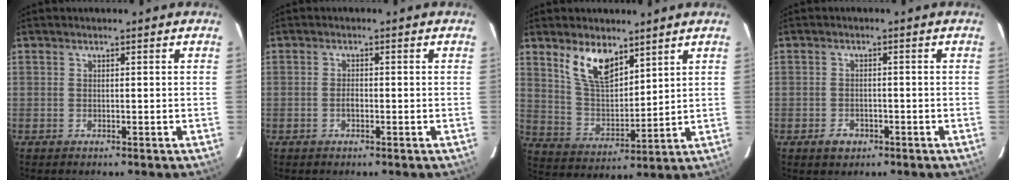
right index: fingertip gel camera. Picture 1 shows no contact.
{"total": 1.3, "force": [-0.5, 0.7, 1.0], "torque": [-0.017, 0.001, -0.010]}
{"total": 10.5, "force": [6.7, 4.6, 6.6], "torque": [-0.122, 0.005, 0.139]}
{"total": 3.0, "force": [-1.7, 2.3, 1.0], "torque": [-0.021, 0.003, -0.024]}